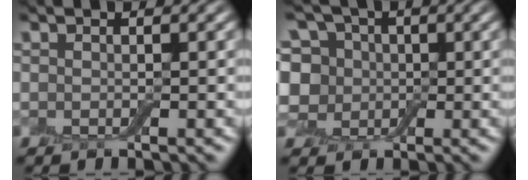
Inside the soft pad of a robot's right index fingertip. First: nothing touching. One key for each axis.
{"total": 9.9, "fx": 2.8, "fy": 8.2, "fz": 4.8, "tx": -0.101, "ty": 0.032, "tz": 0.019}